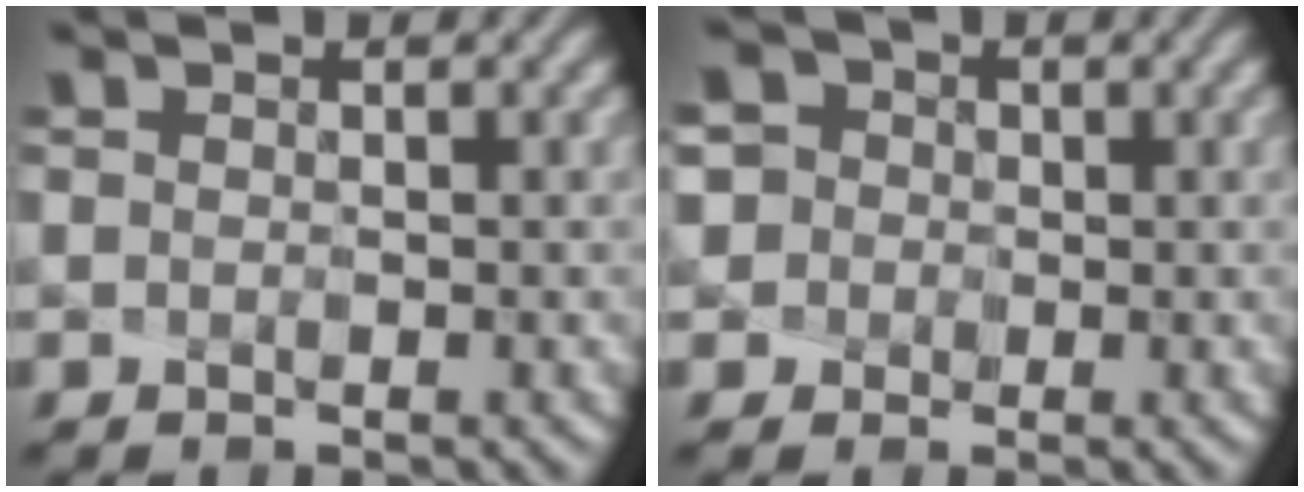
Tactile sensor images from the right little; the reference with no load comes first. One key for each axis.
{"total": 4.6, "fx": 0.3, "fy": 4.4, "fz": 1.0, "tx": -0.028, "ty": 0.038, "tz": -0.007}